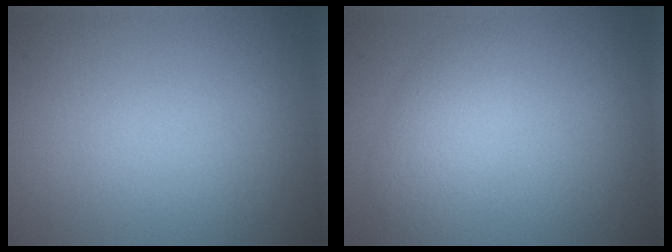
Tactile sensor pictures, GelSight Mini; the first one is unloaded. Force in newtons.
{"total": 3.0, "press": 3.0, "slide": 0.1}